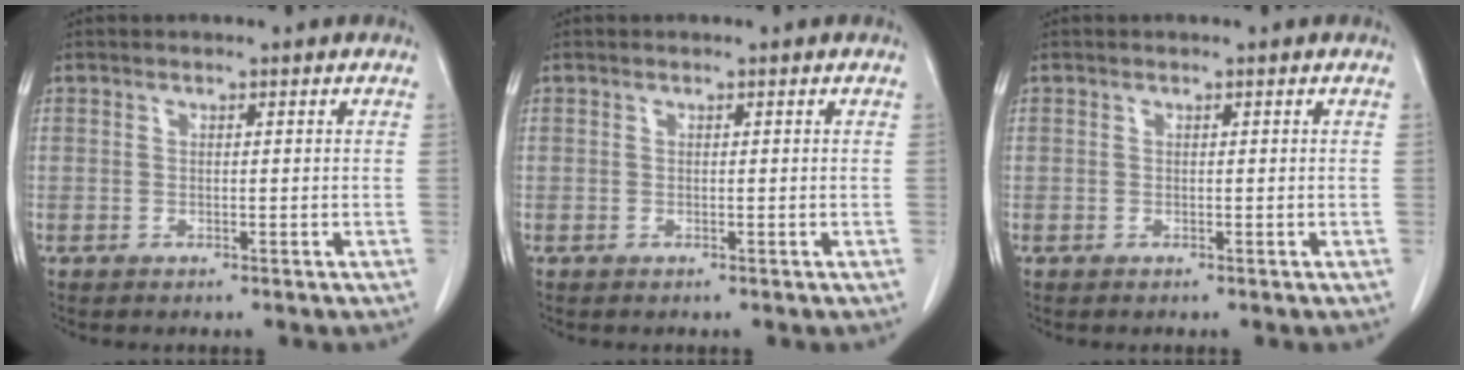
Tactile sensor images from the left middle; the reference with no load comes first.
{"total": 0.0}
{"total": 0.0}